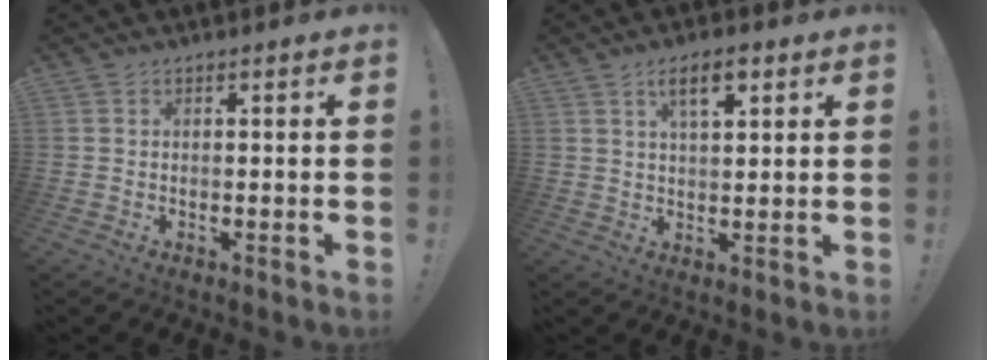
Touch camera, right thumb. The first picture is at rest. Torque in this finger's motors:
{"motor_torque": [0.01, 0.09, 0.62, 0.25, 0.01]}